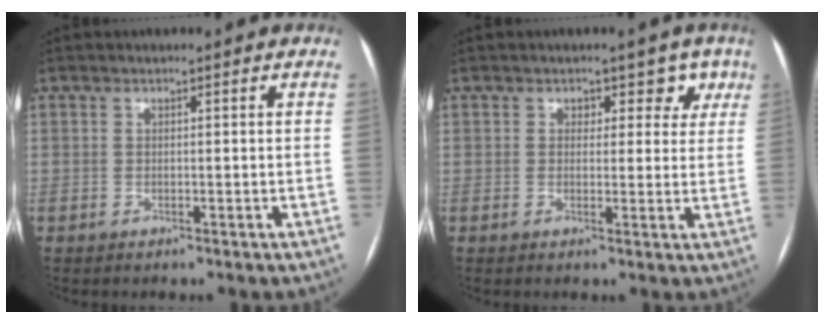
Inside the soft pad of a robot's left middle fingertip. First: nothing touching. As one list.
[{"total": 3.9, "force": [2.3, 3.0, 1.2], "torque": [0.016, 0.002, 0.016]}]